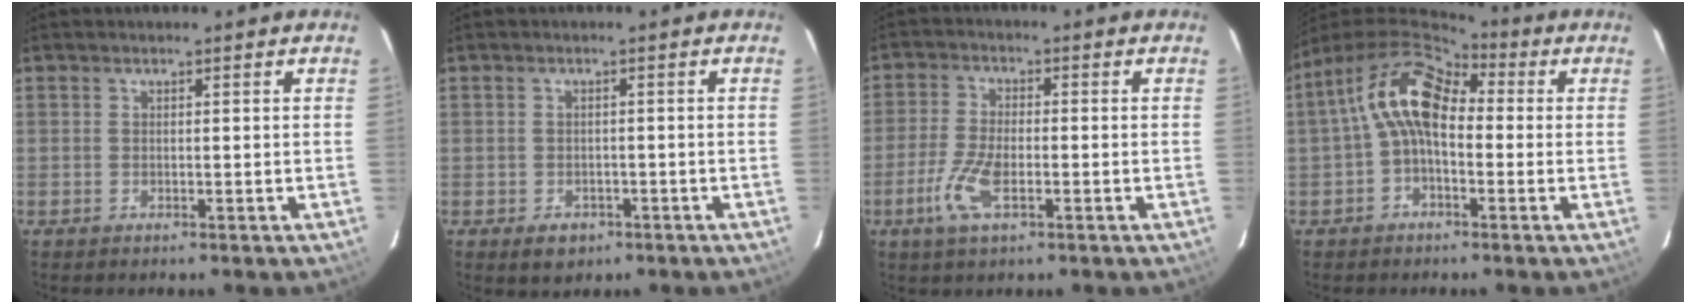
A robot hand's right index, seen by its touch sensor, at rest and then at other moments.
{"total": 3.6, "force": [-1.8, 2.9, 1.3], "torque": [-0.027, 0.001, -0.018]}
{"total": 7.4, "force": [-2.9, 2.8, 6.2], "torque": [-0.141, -0.004, -0.058]}
{"total": 10.2, "force": [0.6, 5.7, 8.4], "torque": [-0.153, 0.031, 0.001]}